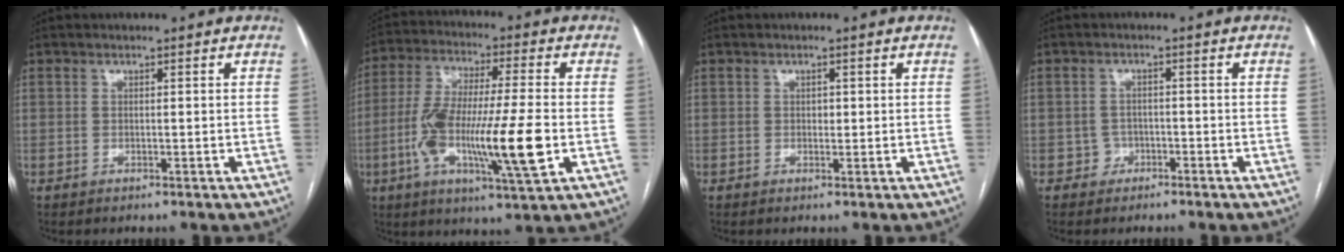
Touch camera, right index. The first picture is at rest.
{"total": 16.8, "force": [-3.7, 1.8, 16.3], "torque": [-0.313, -0.010, -0.062]}
{"total": 0.9, "force": [0.1, 0.7, 0.5], "torque": [-0.006, 0.001, 0.001]}
{"total": 2.1, "force": [-1.2, 1.7, -0.2], "torque": [0.012, 0.011, -0.024]}